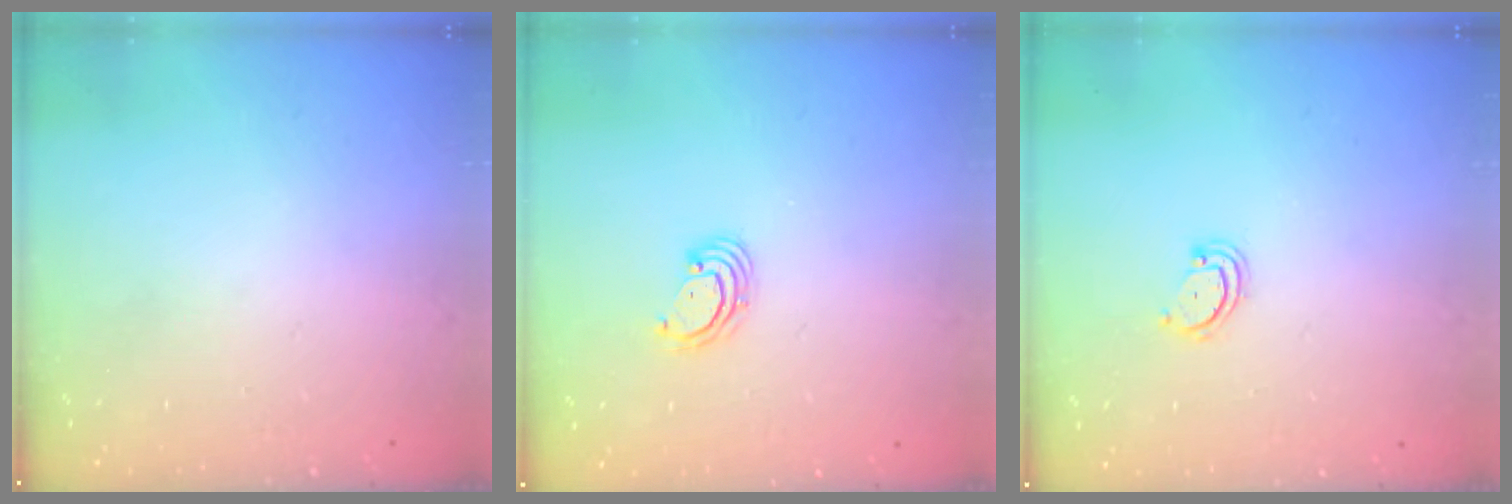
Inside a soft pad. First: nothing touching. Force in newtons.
{"total": 2.4, "press": 2.4, "slide": 0.2}
{"total": 2.6, "press": 2.6, "slide": 0.3}